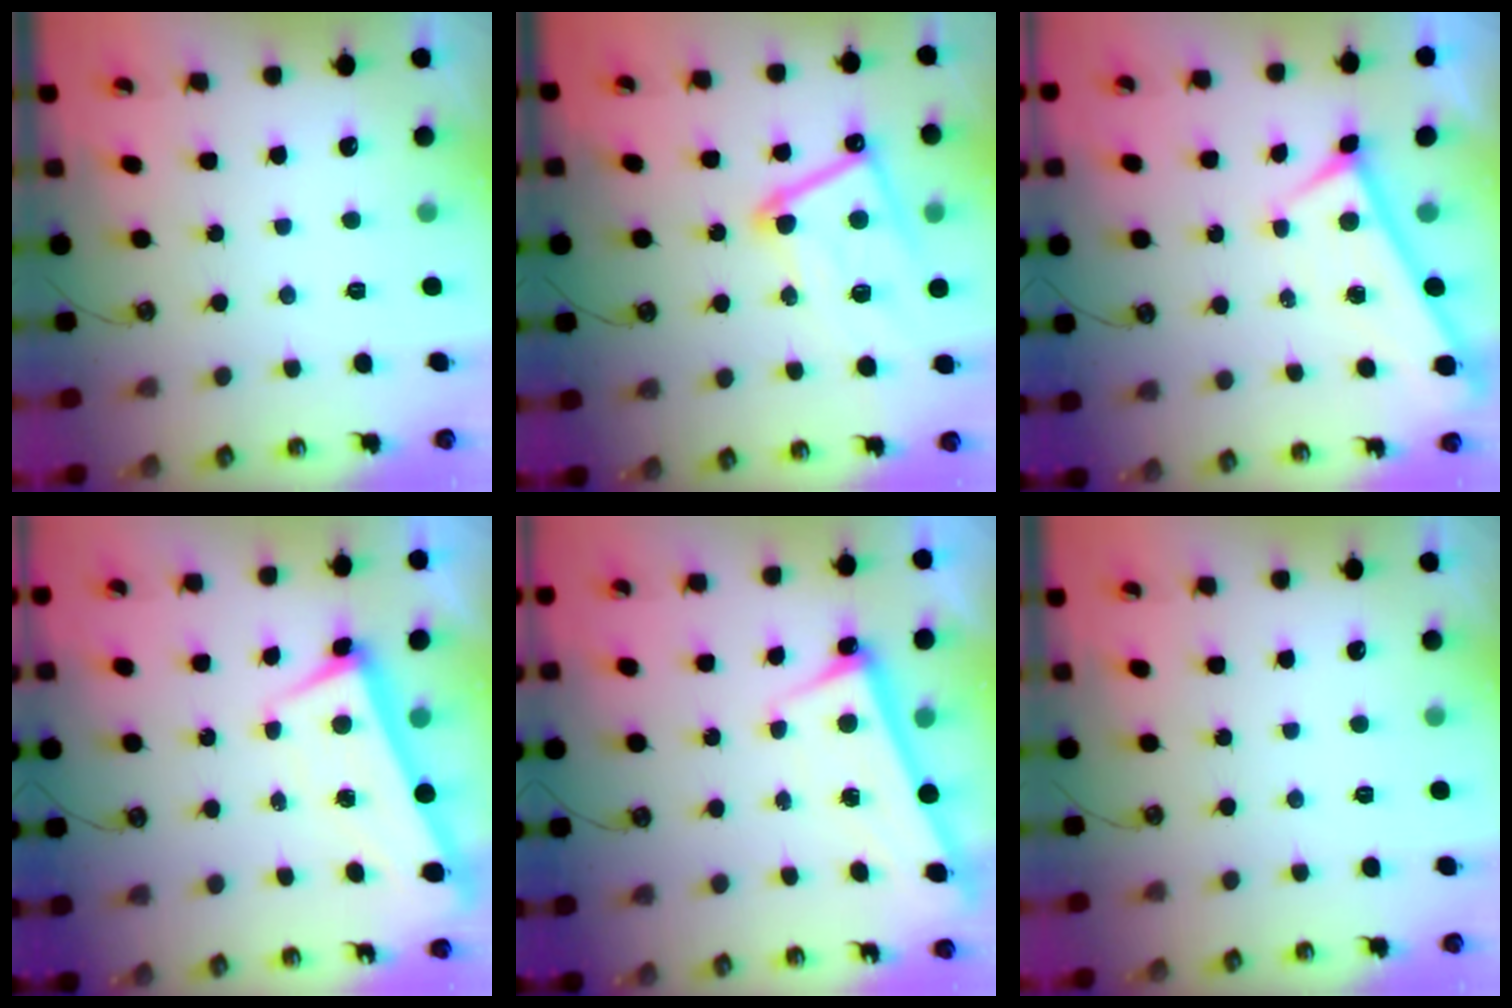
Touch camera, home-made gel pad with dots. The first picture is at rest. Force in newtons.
{"total": 11.5, "press": 11.5, "slide": 0.7}
{"total": 0.0}
{"total": 1.5, "press": 0.5, "slide": 1.4}
{"total": 2.6, "press": 2.5, "slide": 0.7}
{"total": 0.0}